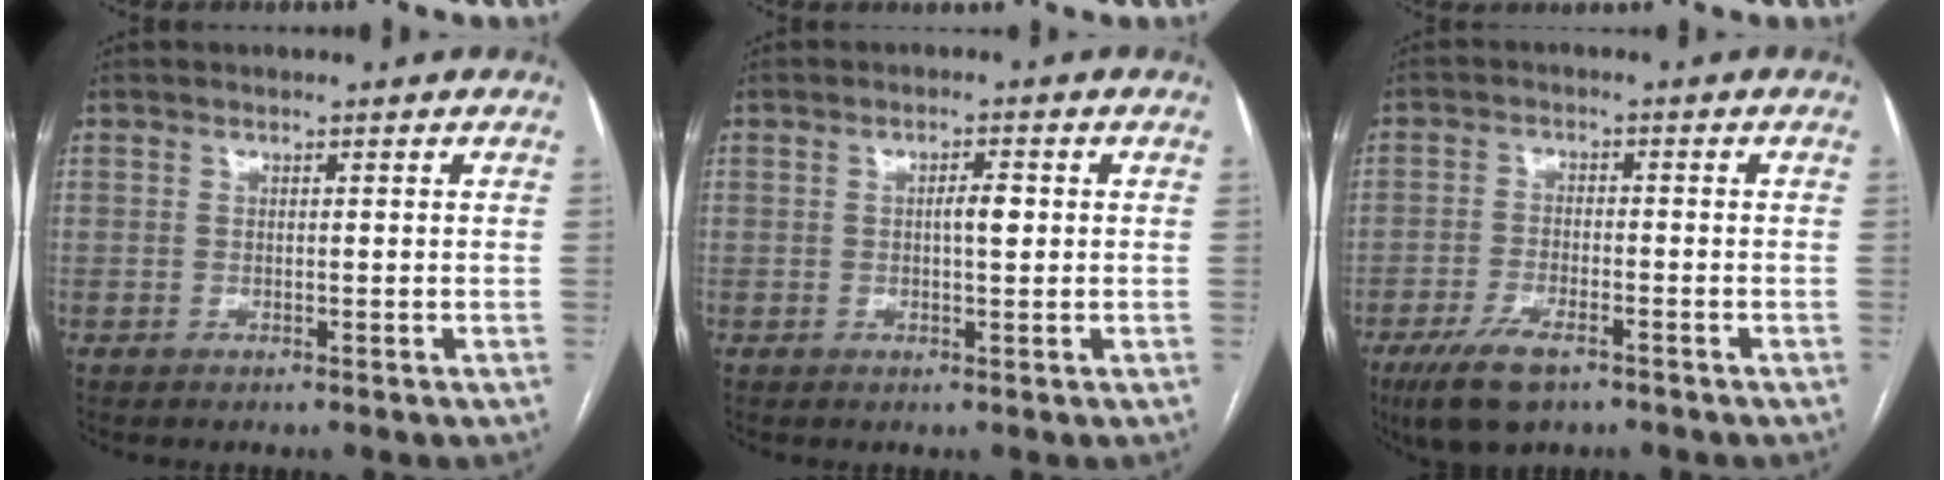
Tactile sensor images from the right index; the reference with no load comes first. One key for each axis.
{"total": 2.3, "fx": 0.2, "fy": 0.4, "fz": 2.3, "tx": -0.038, "ty": 0.002, "tz": 0.003}
{"total": 7.5, "fx": -4.8, "fy": 2.5, "fz": 5.1, "tx": -0.104, "ty": -0.012, "tz": -0.081}